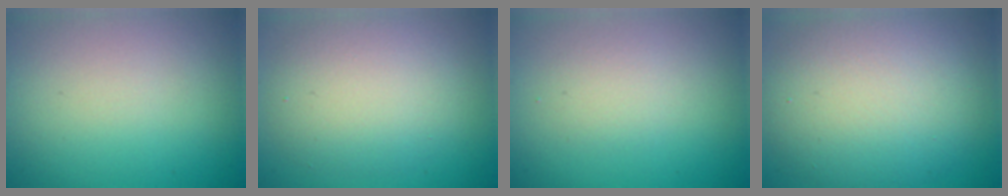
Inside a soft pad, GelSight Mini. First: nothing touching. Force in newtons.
{"total": 5.1, "press": 5.1, "slide": 0.1}
{"total": 1.5, "press": 1.5, "slide": 0.1}
{"total": 8.9, "press": 8.9, "slide": 0.3}